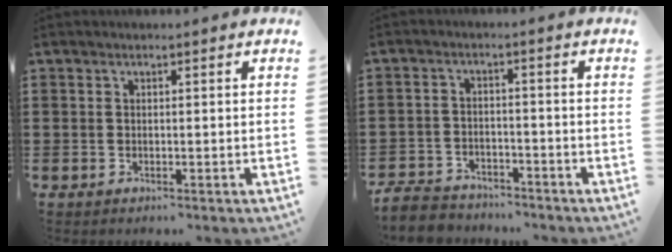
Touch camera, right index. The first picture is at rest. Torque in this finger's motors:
{"motor_torque": [-0.35, 0.48, -1.05, -0.21]}